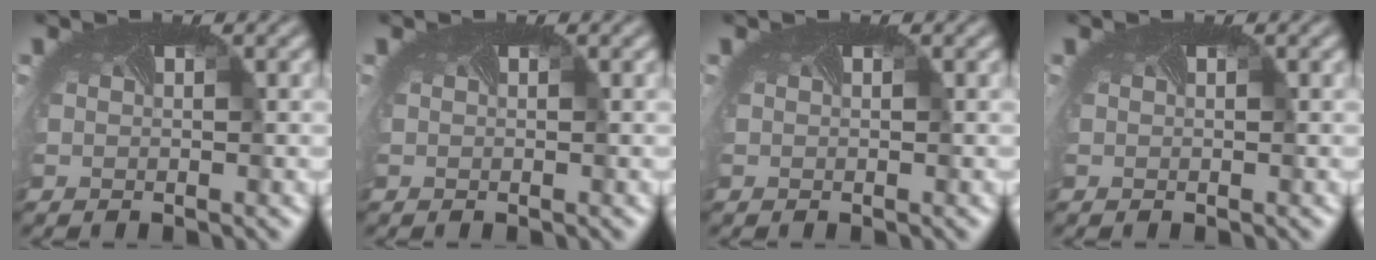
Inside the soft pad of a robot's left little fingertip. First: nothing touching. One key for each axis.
{"total": 0.0}
{"total": 0.0}
{"total": 0.0}